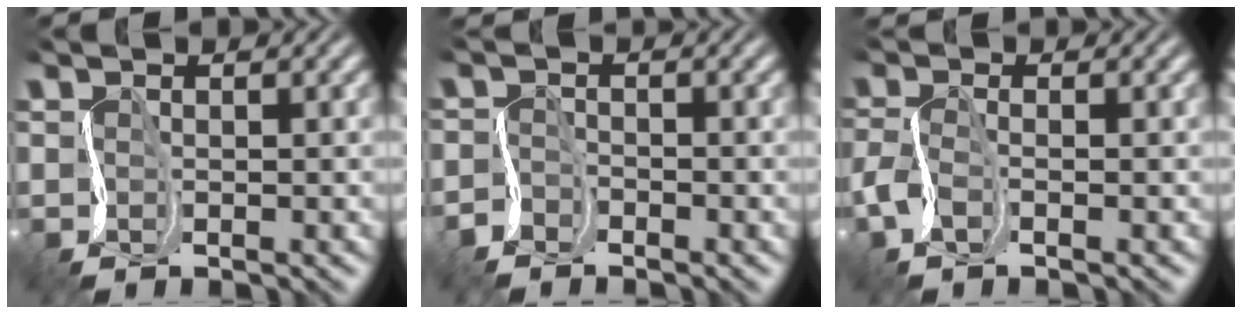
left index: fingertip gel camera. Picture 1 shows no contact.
{"total": 1.5, "force": [-1.4, 0.6, -0.1], "torque": [-0.002, 0.002, -0.037]}
{"total": 2.1, "force": [-0.9, 0.8, 1.7], "torque": [-0.054, 0.000, -0.025]}